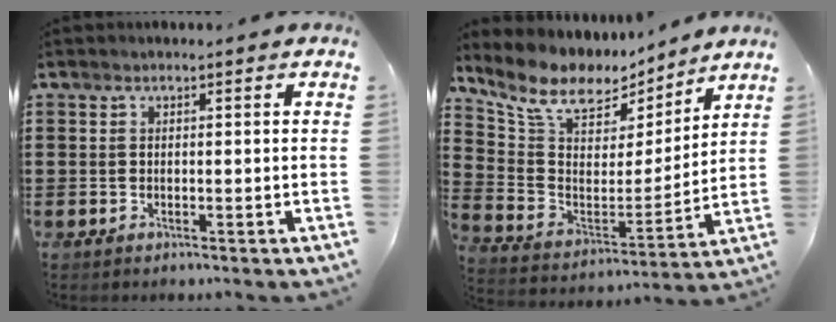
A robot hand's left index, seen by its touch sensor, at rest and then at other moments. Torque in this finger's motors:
{"motor_torque": [1.09, -1.04, 0.33, 0.20]}